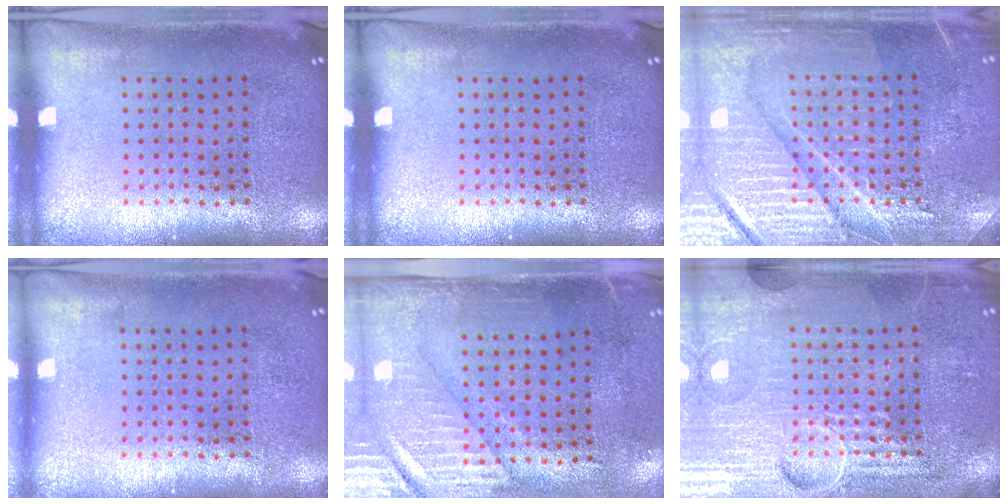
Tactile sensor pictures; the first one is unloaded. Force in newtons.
{"total": 0.0}
{"total": 6.4, "press": 6.3, "slide": 0.8}
{"total": 0.0}
{"total": 3.0, "press": 2.6, "slide": 1.6}
{"total": 7.1, "press": 7.1, "slide": 0.8}